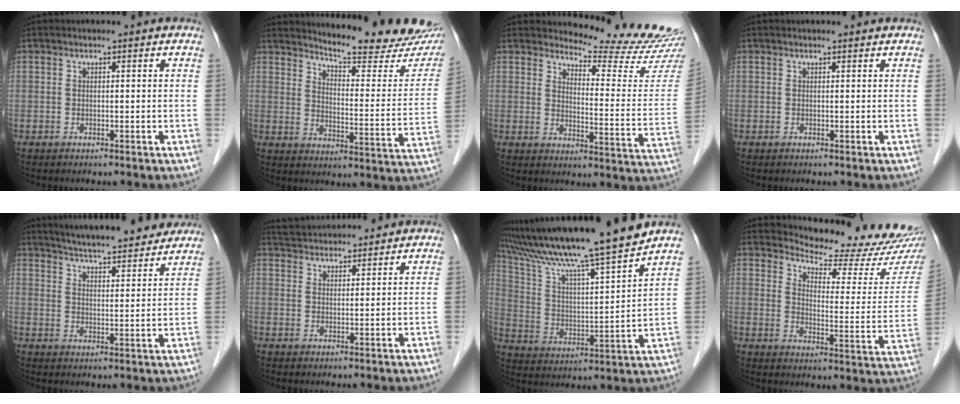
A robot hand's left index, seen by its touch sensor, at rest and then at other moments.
{"total": 19.4, "force": [17.9, 2.4, 7.2], "torque": [-0.093, -0.084, 0.215]}
{"total": 15.6, "force": [15.3, -0.9, 2.8], "torque": [-0.039, -0.126, 0.175]}
{"total": 0.8, "force": [0.8, 0.1, 0.1], "torque": [-0.009, 0.004, 0.009]}
{"total": 18.0, "force": [16.5, 2.2, 6.9], "torque": [-0.101, 0.009, 0.227]}
{"total": 8.8, "force": [8.5, 1.1, 1.8], "torque": [-0.038, 0.031, 0.134]}
{"total": 20.4, "force": [17.4, -1.0, 10.6], "torque": [-0.190, -0.007, 0.290]}
{"total": 17.3, "force": [16.6, 1.3, 4.7], "torque": [-0.065, -0.100, 0.195]}